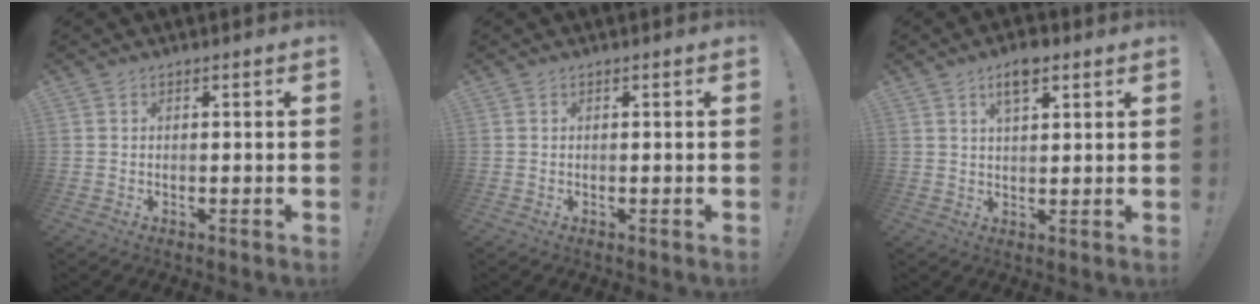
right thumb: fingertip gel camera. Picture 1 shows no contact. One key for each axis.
{"total": 0.0}
{"total": 5.8, "fx": 3.3, "fy": 2.4, "fz": 4.2, "tx": -0.063, "ty": -0.006, "tz": 0.054}